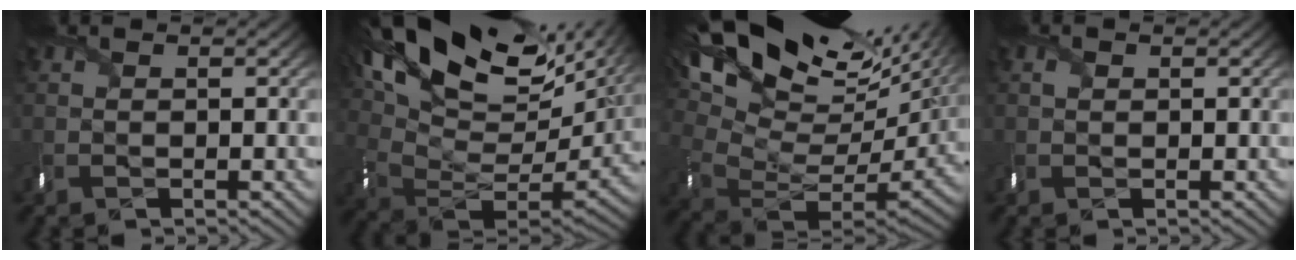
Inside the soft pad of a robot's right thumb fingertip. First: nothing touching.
{"total": 19.9, "force": [10.7, 10.1, 13.4], "torque": [-0.233, 0.016, 0.206]}
{"total": 18.6, "force": [9.6, 8.3, 13.6], "torque": [-0.223, 0.018, 0.203]}
{"total": 0.6, "force": [0.2, 0.5, 0.3], "torque": [-0.008, 0.000, 0.002]}